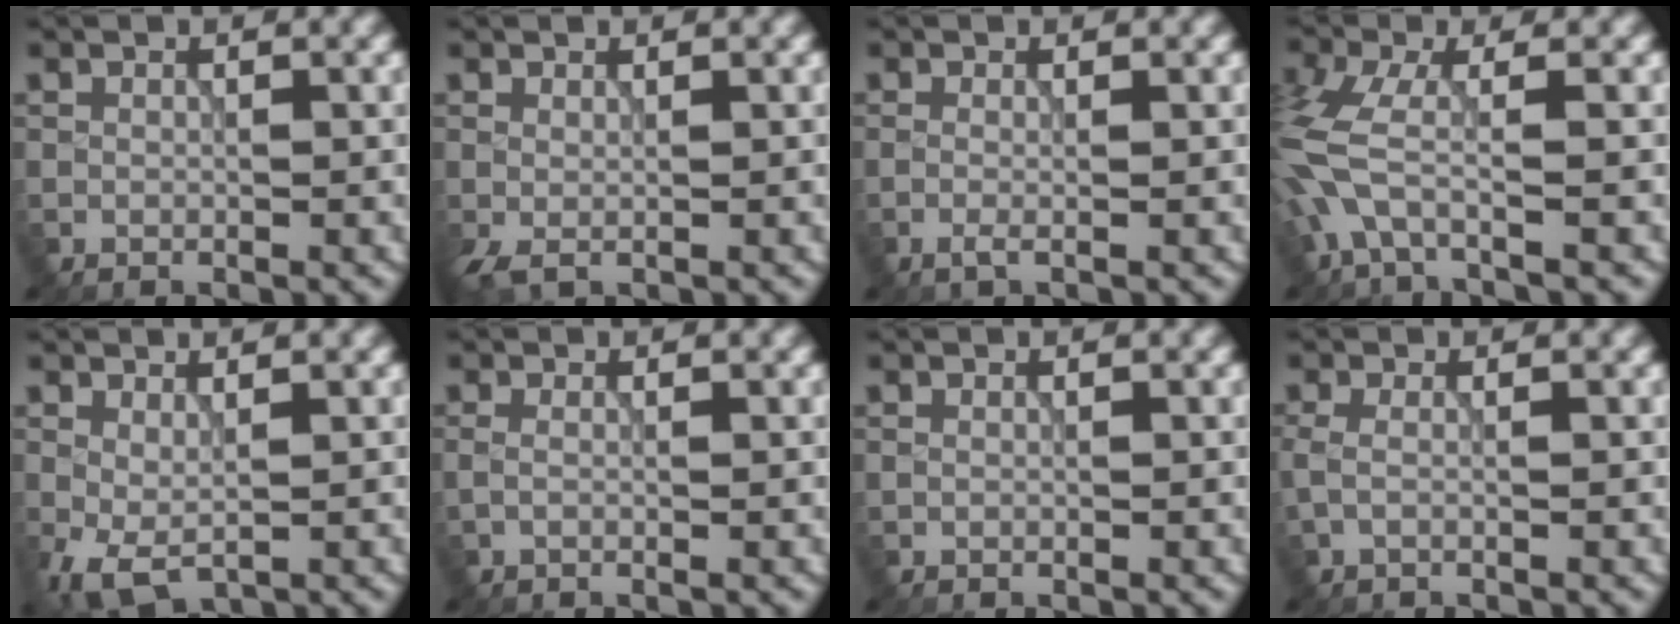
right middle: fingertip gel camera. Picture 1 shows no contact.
{"total": 1.2, "force": [-0.1, 0.4, 1.2], "torque": [-0.032, -0.003, -0.005]}
{"total": 0.8, "force": [-0.3, 0.0, 0.7], "torque": [-0.015, -0.003, -0.008]}
{"total": 5.0, "force": [-1.4, 1.6, 4.5], "torque": [-0.126, -0.003, -0.042]}
{"total": 2.9, "force": [-0.5, 1.5, 2.5], "torque": [-0.062, -0.006, -0.009]}
{"total": 0.8, "force": [-0.1, 0.2, 0.8], "torque": [-0.012, -0.003, -0.002]}
{"total": 0.0}
{"total": 1.4, "force": [-0.2, 0.6, 1.3], "torque": [-0.030, -0.003, -0.006]}